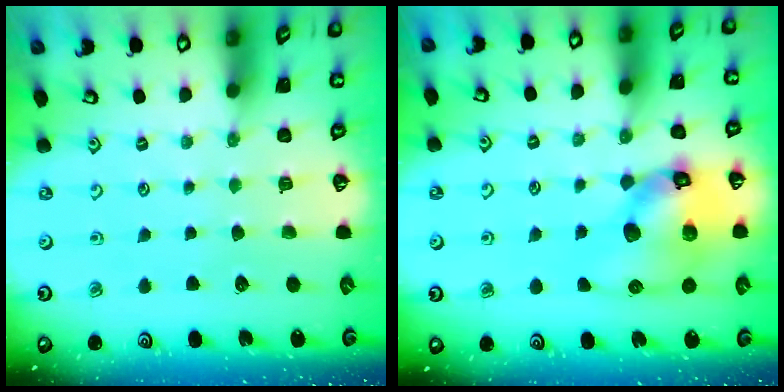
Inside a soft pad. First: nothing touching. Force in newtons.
{"total": 15.9, "press": 15.7, "slide": 2.4}